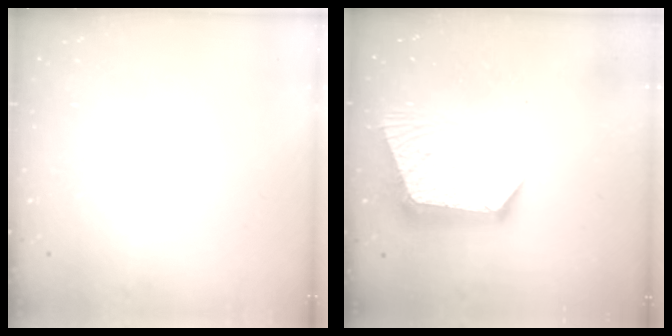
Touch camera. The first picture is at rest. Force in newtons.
{"total": 12.3, "press": 12.2, "slide": 1.0}